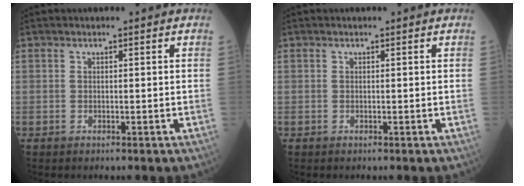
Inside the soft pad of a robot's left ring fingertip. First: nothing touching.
{"total": 0.0}